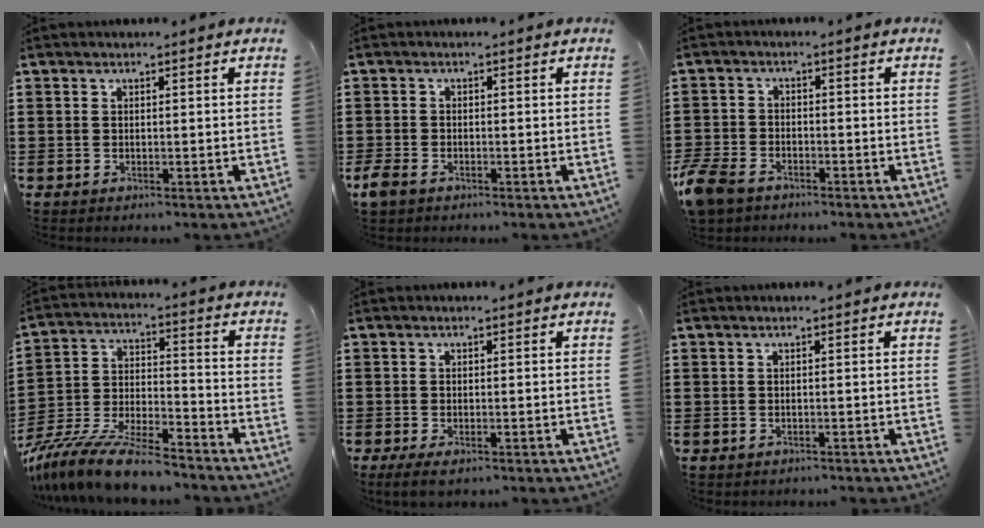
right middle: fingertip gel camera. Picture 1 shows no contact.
{"total": 2.2, "force": [-1.5, 1.3, 0.9], "torque": [-0.040, -0.007, -0.037]}
{"total": 4.4, "force": [-3.6, 2.0, 1.4], "torque": [-0.059, -0.003, -0.083]}
{"total": 10.7, "force": [-9.7, 1.0, 4.3], "torque": [-0.089, 0.015, -0.195]}
{"total": 1.4, "force": [-0.9, 0.3, 1.0], "torque": [-0.024, -0.007, -0.018]}
{"total": 0.5, "force": [-0.5, 0.1, 0.0], "torque": [-0.003, -0.001, -0.012]}